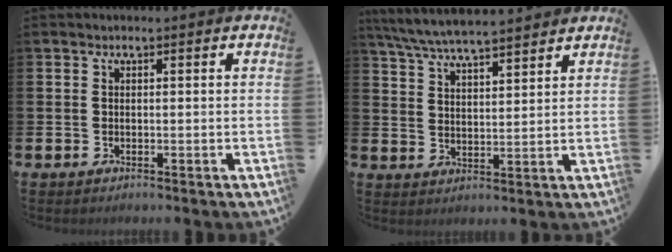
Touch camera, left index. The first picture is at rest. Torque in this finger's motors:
{"motor_torque": [1.06, -1.07, 0.81, 0.21]}